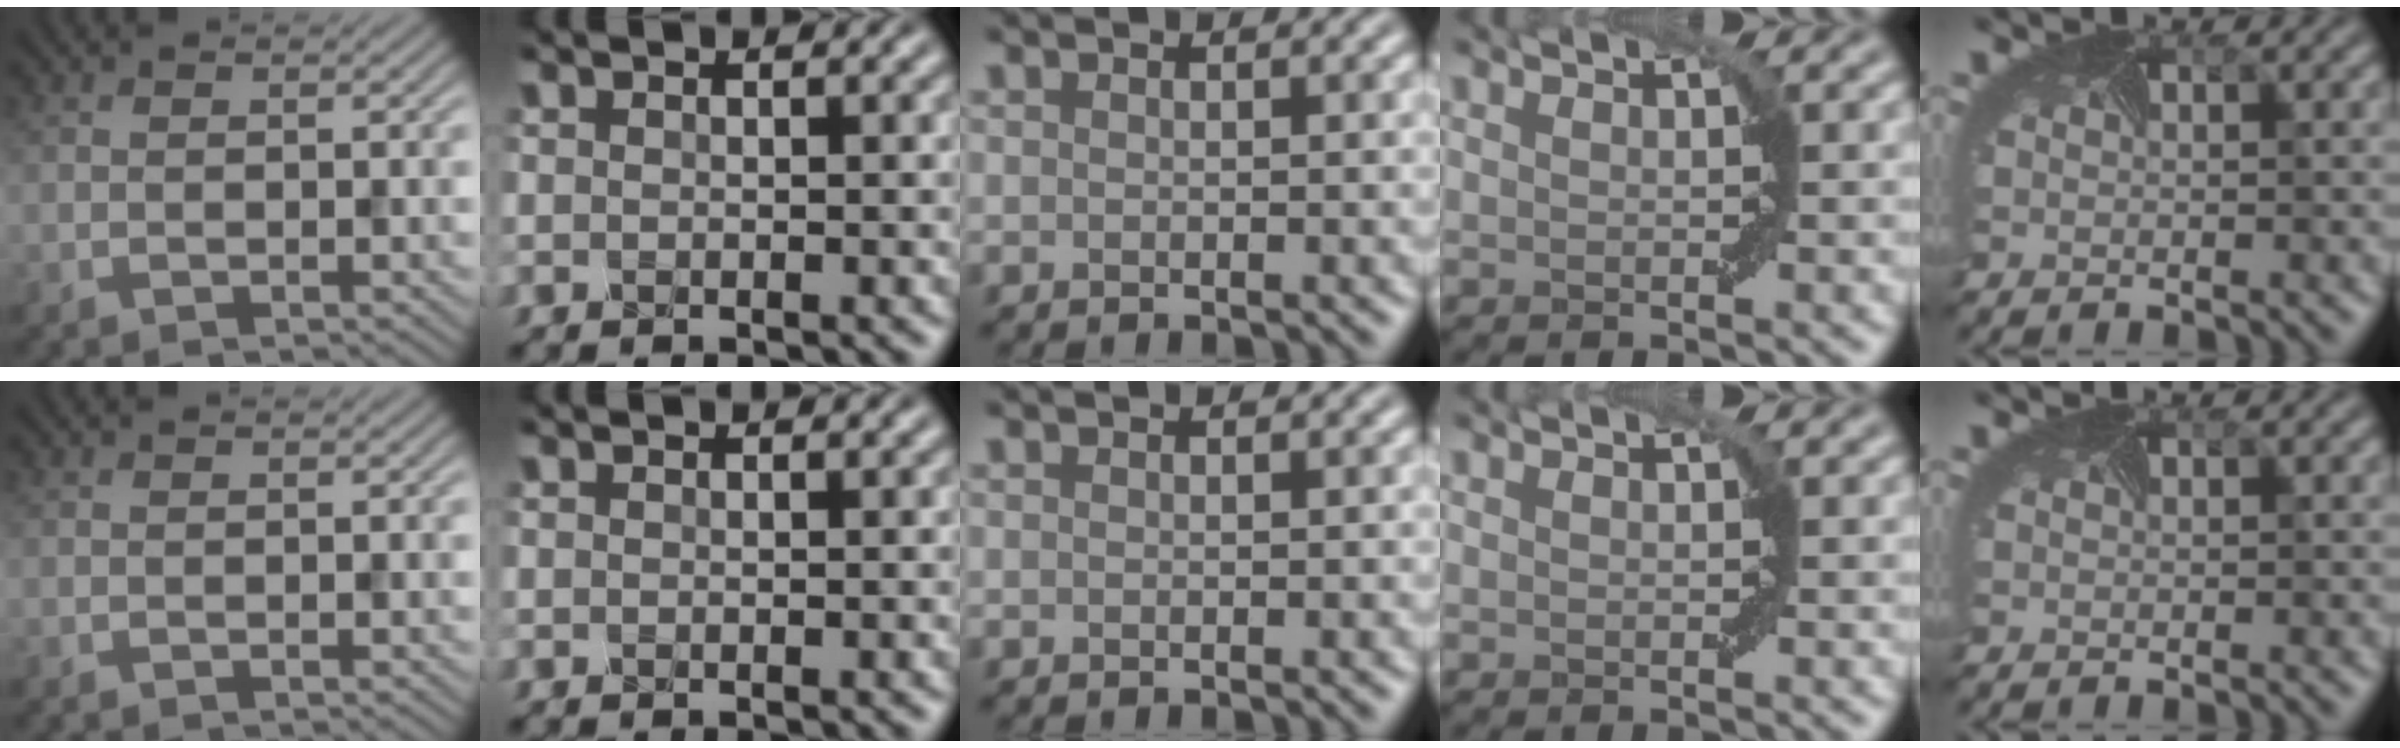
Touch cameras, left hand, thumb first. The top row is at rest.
{}